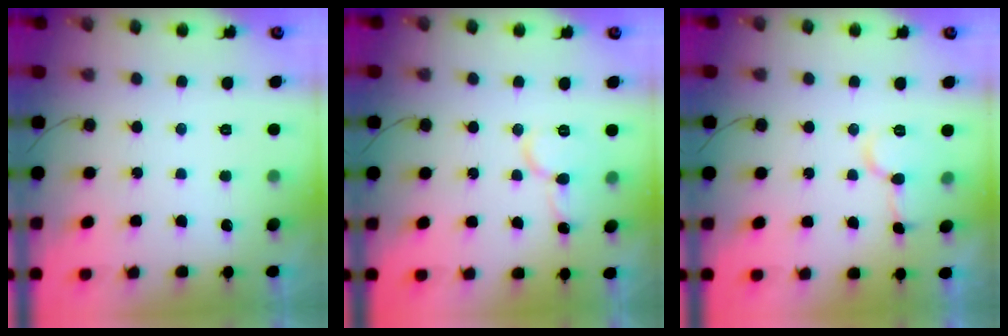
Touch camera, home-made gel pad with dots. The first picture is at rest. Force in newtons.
{"total": 8.0, "press": 7.9, "slide": 1.0}
{"total": 8.0, "press": 8.0, "slide": 0.6}